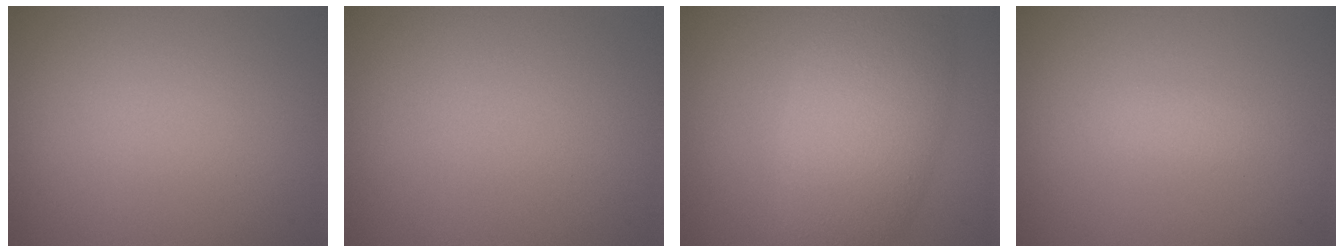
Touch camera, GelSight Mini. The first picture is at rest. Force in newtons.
{"total": 0.0}
{"total": 7.4, "press": 7.4, "slide": 0.2}
{"total": 1.1, "press": 1.1, "slide": 0.0}